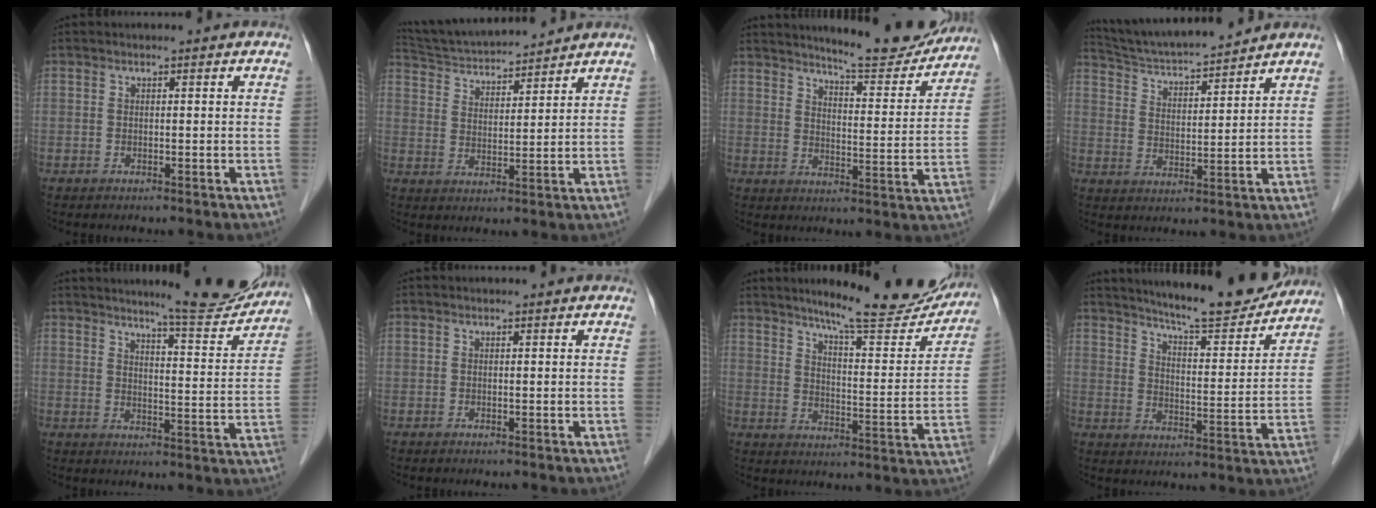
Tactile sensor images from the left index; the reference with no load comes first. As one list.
[{"total": 12.4, "force": [11.8, 1.0, 3.9], "torque": [-0.078, 0.021, 0.203]}, {"total": 13.9, "force": [13.1, 1.5, 4.5], "torque": [-0.060, -0.030, 0.168]}, {"total": 12.3, "force": [11.6, 0.3, 4.1], "torque": [-0.078, 0.013, 0.196]}, {"total": 12.5, "force": [11.6, 0.4, 4.7], "torque": [-0.059, -0.026, 0.146]}, {"total": 0.0}, {"total": 18.5, "force": [16.4, 1.9, 8.2], "torque": [-0.110, -0.041, 0.213]}, {"total": 16.3, "force": [14.9, 1.5, 6.4], "torque": [-0.097, -0.021, 0.206]}]